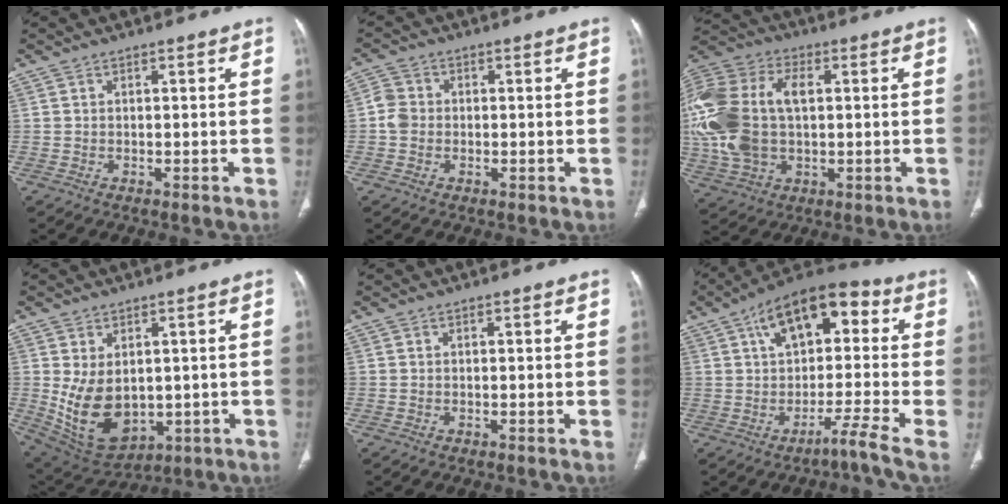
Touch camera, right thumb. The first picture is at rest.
{"total": 3.5, "force": [-0.4, 3.0, 1.6], "torque": [-0.021, 0.007, -0.016]}
{"total": 22.0, "force": [1.6, 13.9, 16.9], "torque": [-0.393, 0.014, 0.035]}
{"total": 12.5, "force": [-0.3, 8.4, 9.3], "torque": [-0.148, -0.011, 0.031]}
{"total": 0.0}
{"total": 11.6, "force": [0.7, 3.3, 11.1], "torque": [-0.166, 0.037, -0.007]}